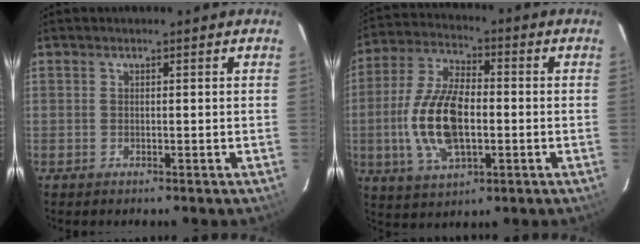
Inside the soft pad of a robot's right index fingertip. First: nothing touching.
{"total": 15.1, "force": [-2.3, 7.2, 13.1], "torque": [-0.276, 0.003, -0.040]}